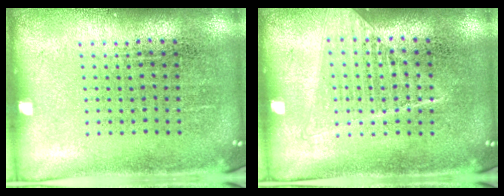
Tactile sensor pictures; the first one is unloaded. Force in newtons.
{"total": 1.1, "press": 1.0, "slide": 0.3}